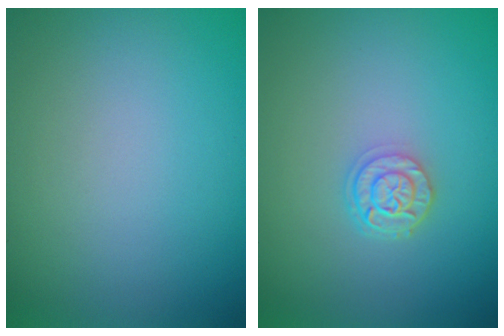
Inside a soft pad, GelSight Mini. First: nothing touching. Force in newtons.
{"total": 2.4, "press": 1.9, "slide": 1.4}